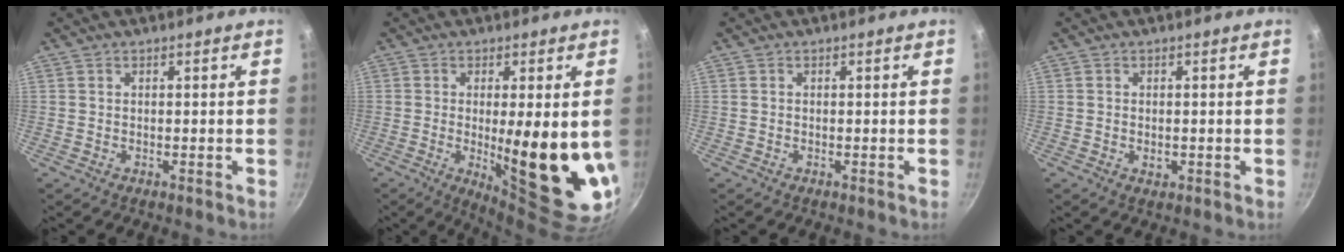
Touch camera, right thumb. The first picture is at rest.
{"total": 16.2, "force": [-0.9, 4.2, 15.6], "torque": [-0.205, -0.029, 0.001]}
{"total": 0.0}
{"total": 1.8, "force": [-0.2, 1.2, 1.3], "torque": [-0.019, -0.001, -0.003]}